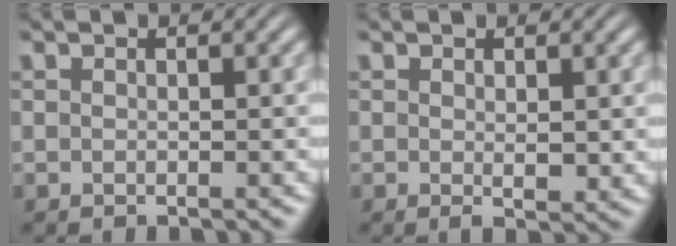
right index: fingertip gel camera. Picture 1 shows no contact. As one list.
[{"total": 1.2, "force": [0.2, 0.4, 1.1], "torque": [-0.013, -0.010, 0.006]}]